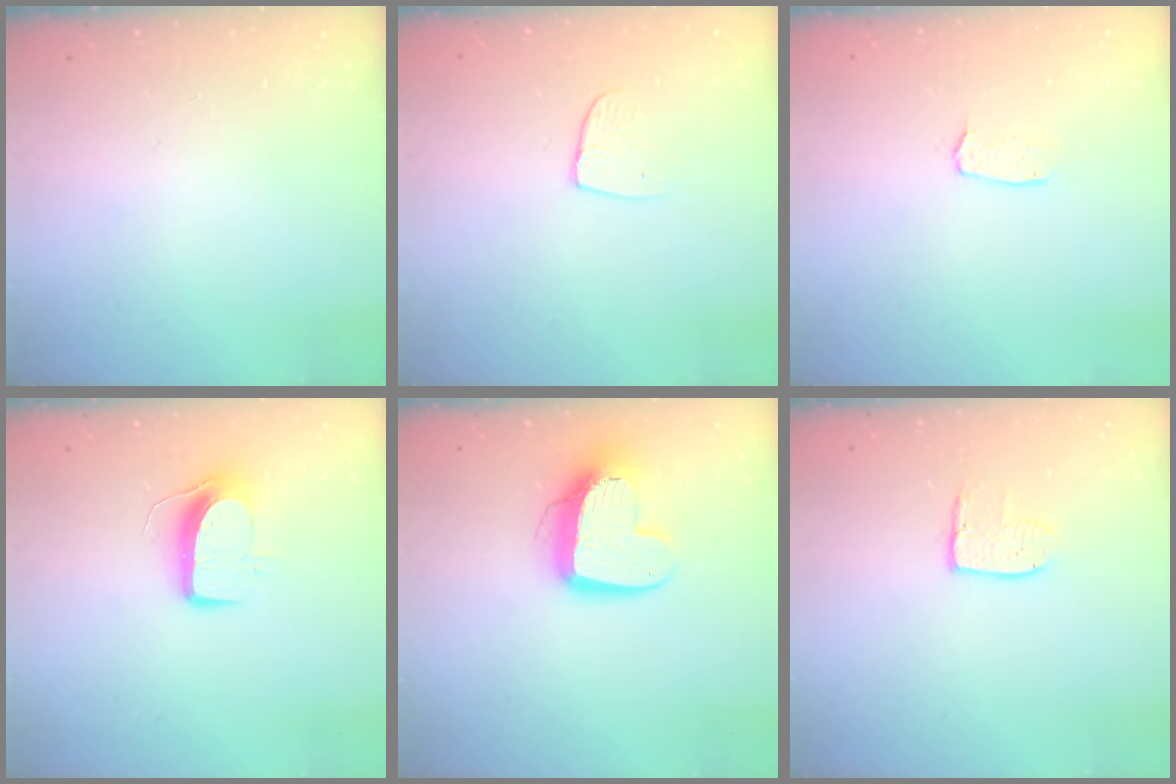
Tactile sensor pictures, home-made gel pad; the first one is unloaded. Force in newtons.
{"total": 4.3, "press": 4.3, "slide": 0.3}
{"total": 2.9, "press": 2.9, "slide": 0.2}
{"total": 9.9, "press": 9.8, "slide": 1.1}
{"total": 13.3, "press": 13.2, "slide": 1.2}
{"total": 8.4, "press": 8.4, "slide": 0.3}